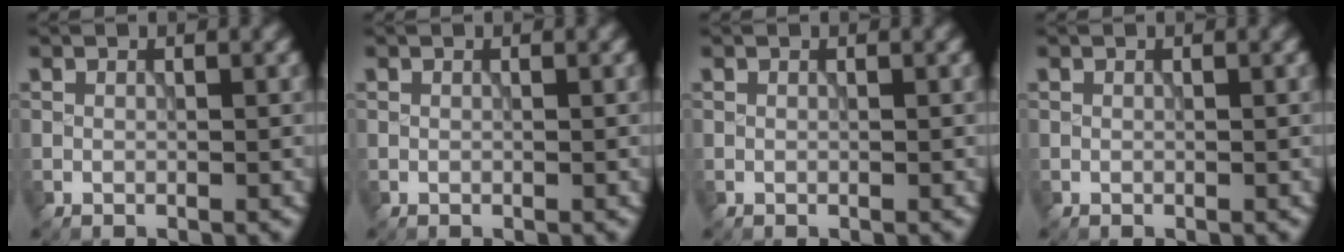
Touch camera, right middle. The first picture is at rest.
{"total": 0.0}
{"total": 0.0}
{"total": 0.0}